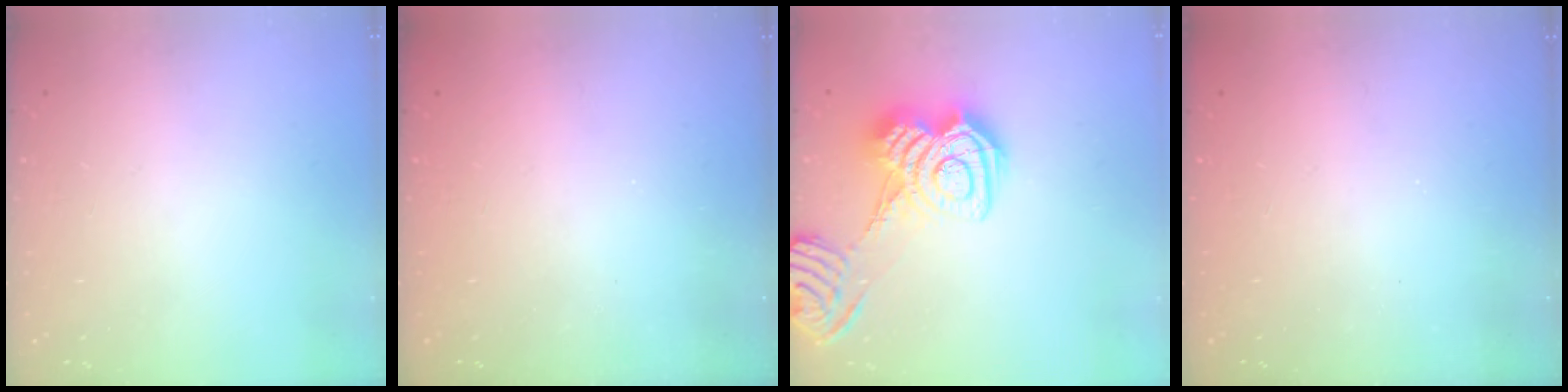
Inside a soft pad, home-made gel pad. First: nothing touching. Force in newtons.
{"total": 2.4, "press": 2.3, "slide": 0.8}
{"total": 12.8, "press": 12.8, "slide": 0.8}
{"total": 2.5, "press": 2.4, "slide": 0.8}